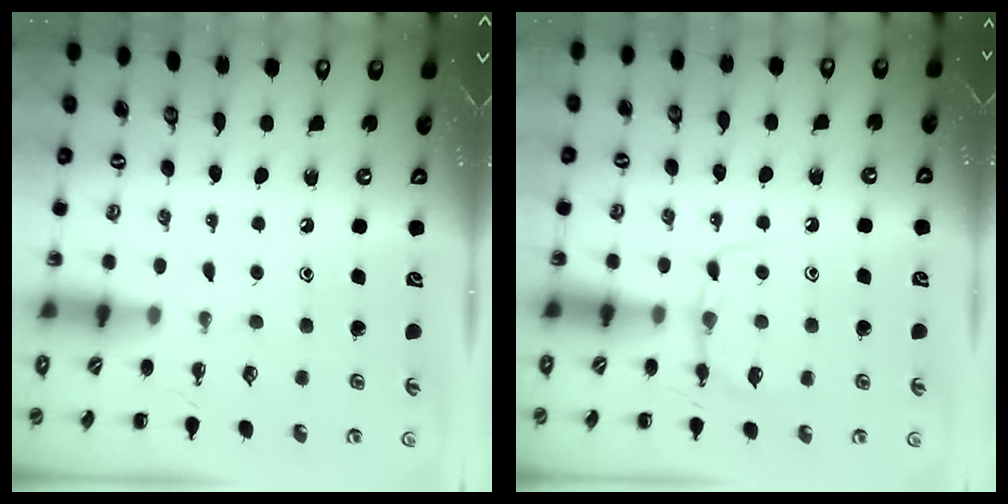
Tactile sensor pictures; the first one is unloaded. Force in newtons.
{"total": 6.2, "press": 6.1, "slide": 1.5}